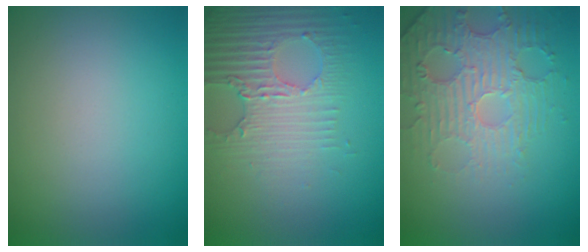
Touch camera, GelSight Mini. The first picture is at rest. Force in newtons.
{"total": 3.8, "press": 3.7, "slide": 0.8}
{"total": 4.8, "press": 3.8, "slide": 2.9}